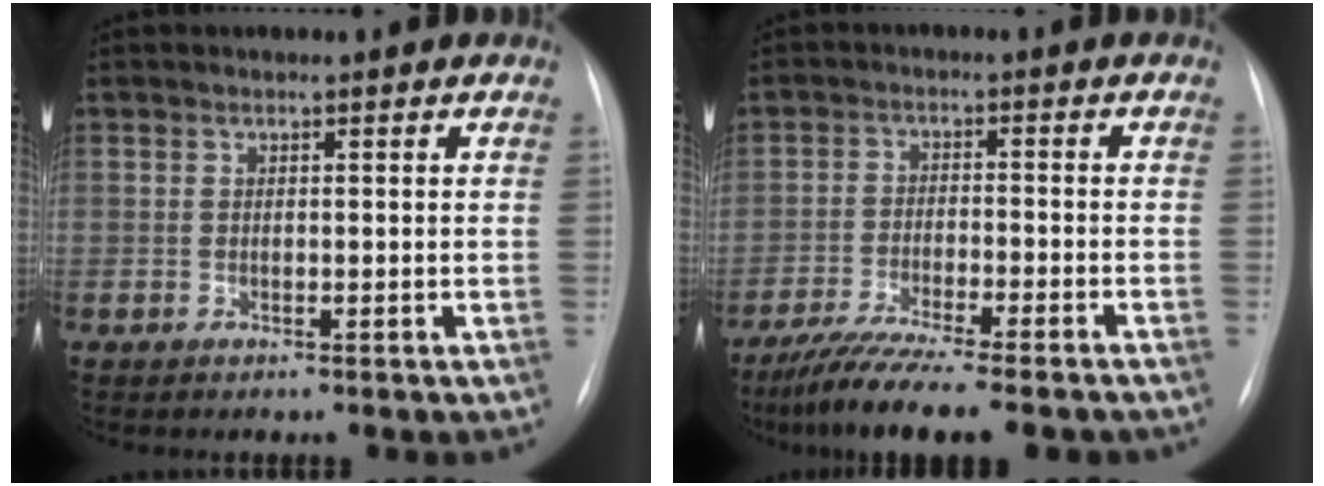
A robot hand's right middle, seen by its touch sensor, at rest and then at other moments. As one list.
[{"total": 13.8, "force": [-11.6, 1.2, 7.4], "torque": [-0.121, -0.029, -0.182]}]